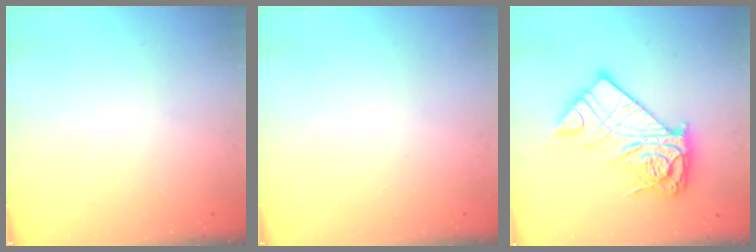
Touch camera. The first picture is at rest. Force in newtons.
{"total": 0.0}
{"total": 20.3, "press": 20.1, "slide": 2.2}